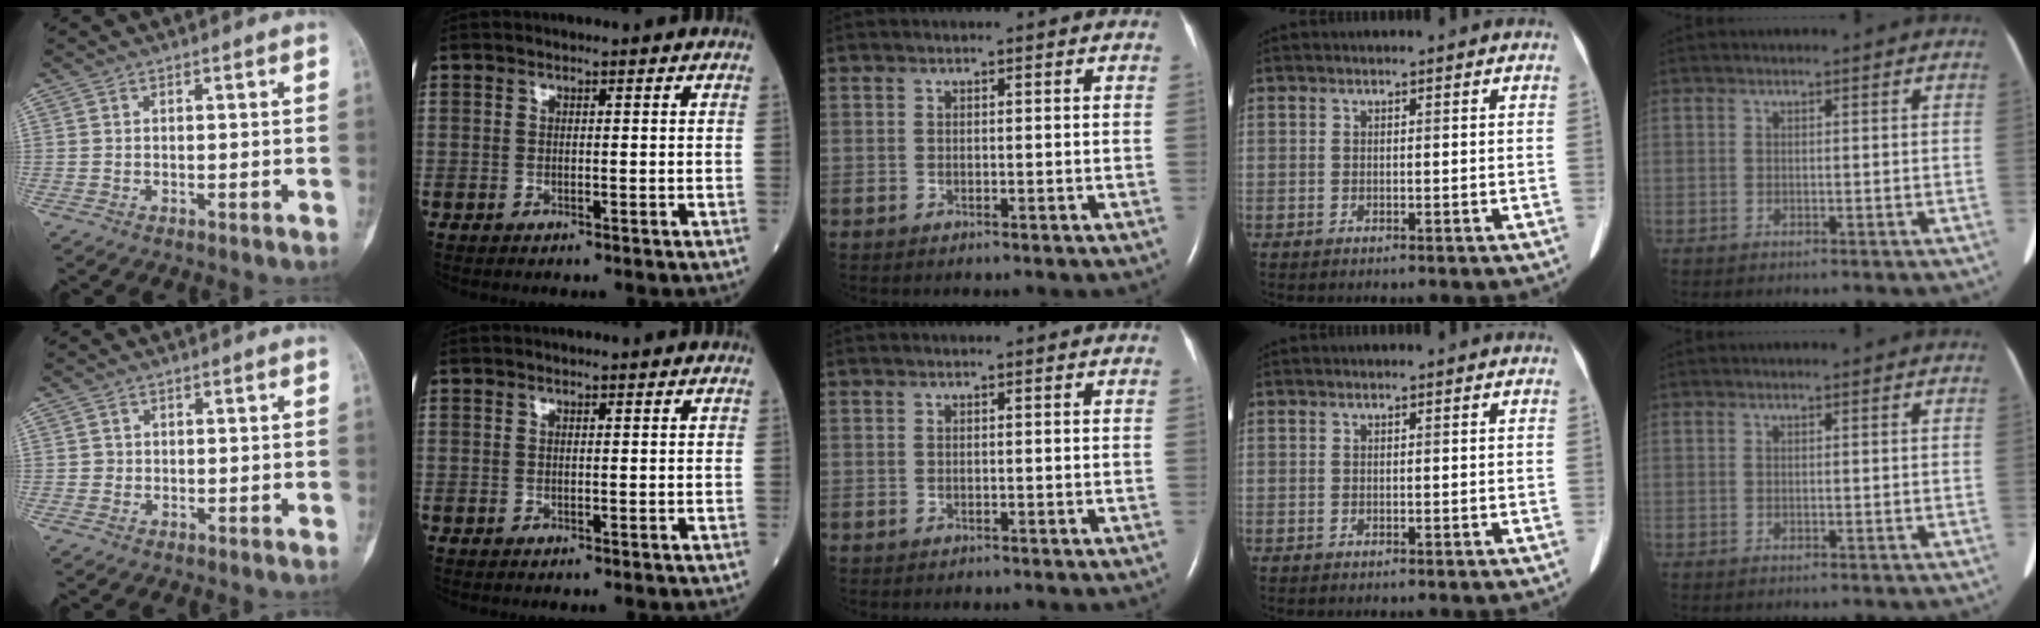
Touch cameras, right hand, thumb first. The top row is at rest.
{"thumb": {"total": 1.0, "force": [0.0, 1.0, 0.0], "torque": [0.007, 0.004, 0.000]}}